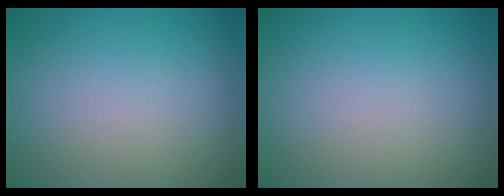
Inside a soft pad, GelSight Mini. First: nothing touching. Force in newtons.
{"total": 0.0}